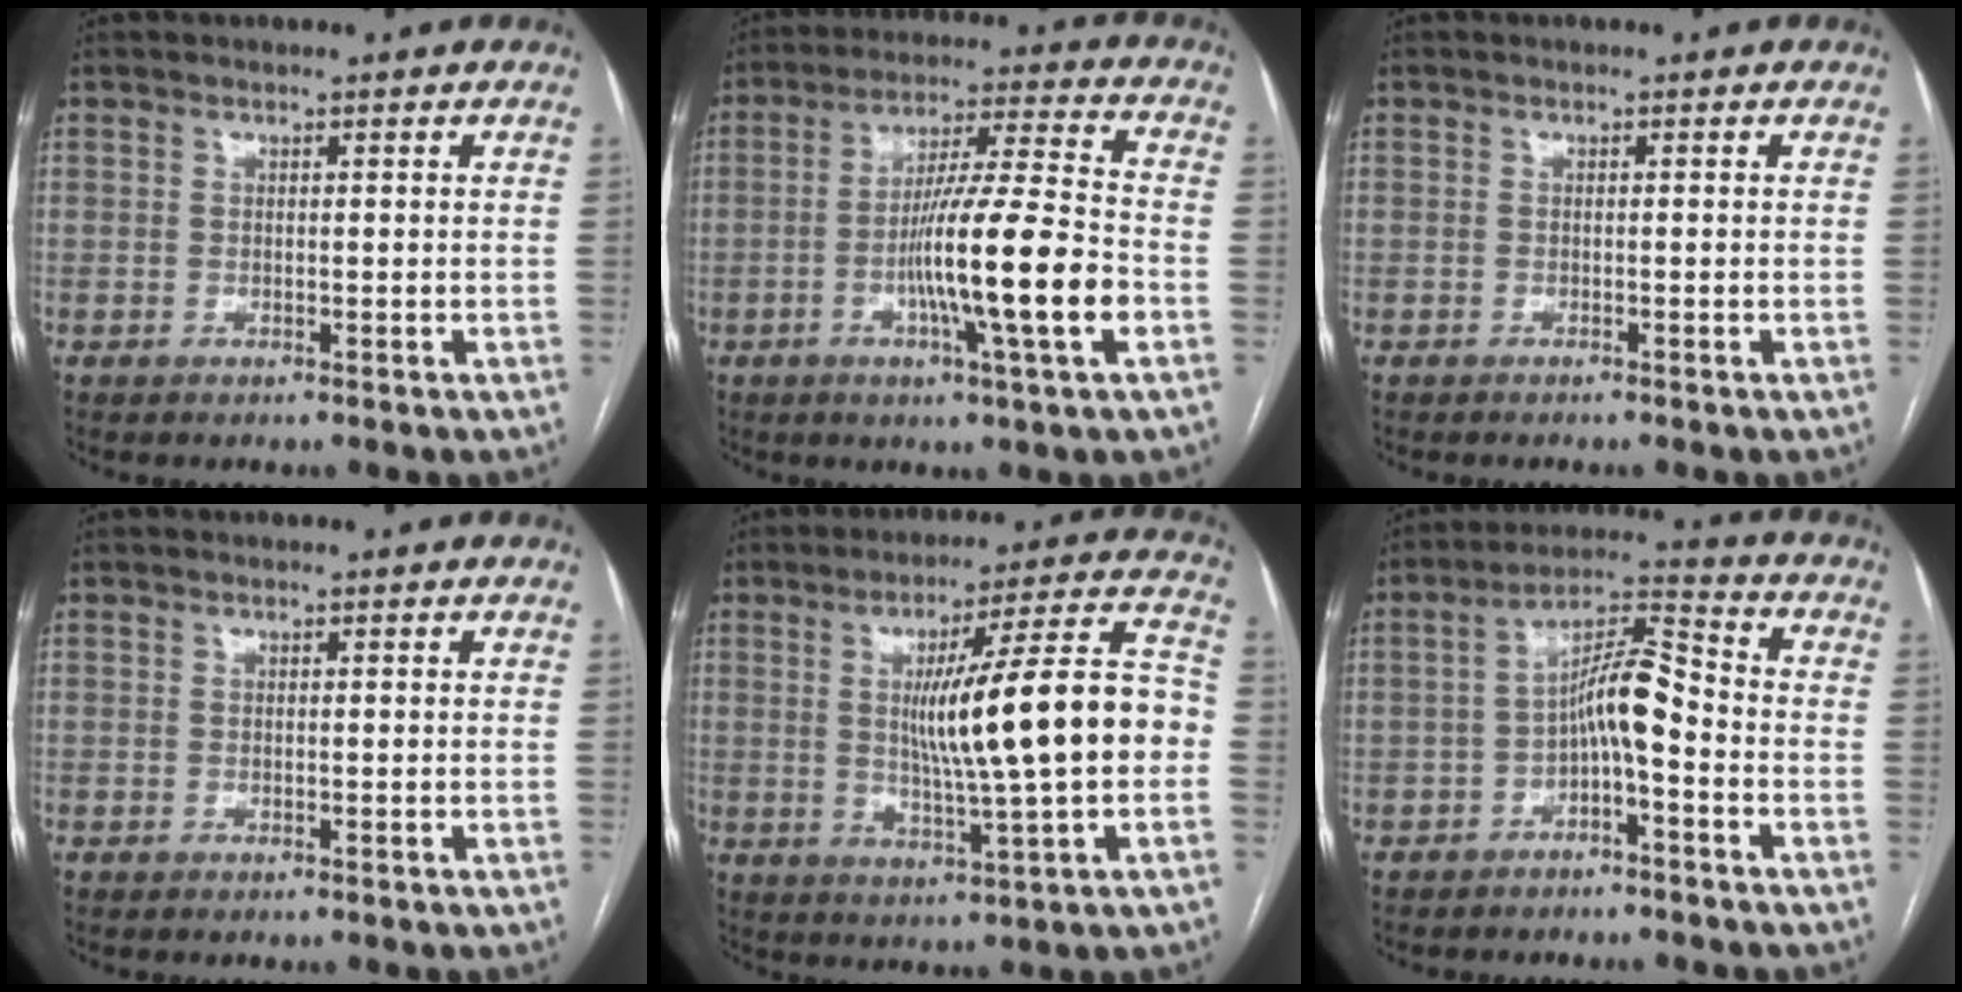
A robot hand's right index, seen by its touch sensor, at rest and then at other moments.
{"total": 15.1, "force": [-4.1, -0.5, 14.5], "torque": [-0.250, -0.006, -0.074]}
{"total": 0.8, "force": [-0.7, -0.3, 0.3], "torque": [-0.002, 0.004, -0.013]}
{"total": 0.0}
{"total": 16.9, "force": [-0.4, 0.6, 16.9], "torque": [-0.258, 0.015, -0.003]}
{"total": 7.7, "force": [-2.2, 1.5, 7.3], "torque": [-0.131, 0.029, -0.039]}